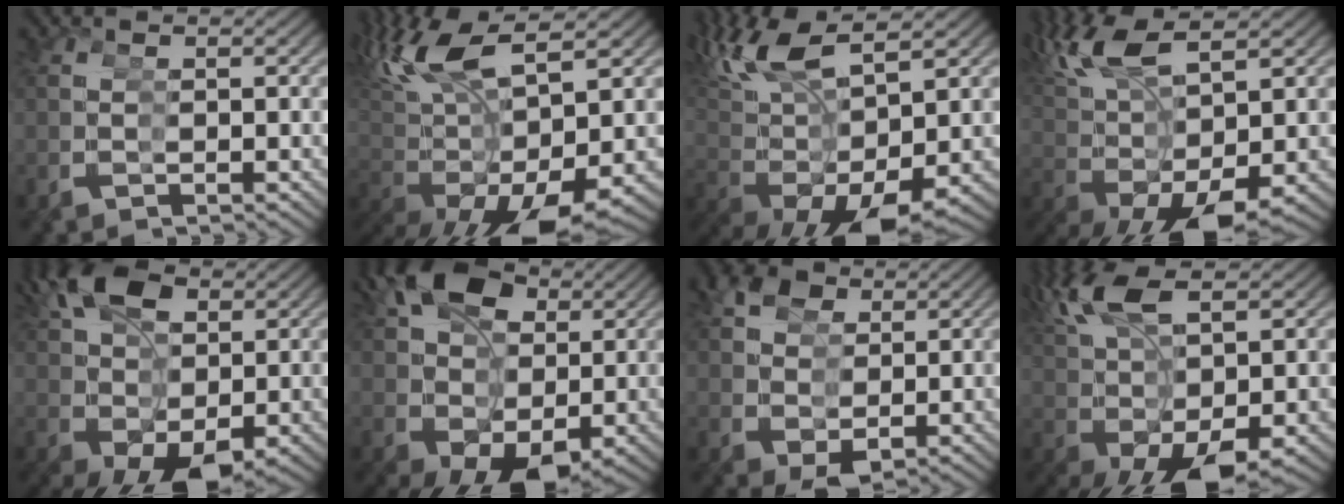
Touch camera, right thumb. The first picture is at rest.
{"total": 15.1, "force": [0.0, 10.3, 11.0], "torque": [-0.230, -0.043, 0.016]}
{"total": 12.3, "force": [0.7, 8.6, 8.8], "torque": [-0.197, -0.041, 0.028]}
{"total": 10.8, "force": [0.9, 7.0, 8.2], "torque": [-0.172, -0.032, 0.031]}
{"total": 11.0, "force": [0.3, 7.5, 8.1], "torque": [-0.136, -0.034, 0.018]}
{"total": 12.9, "force": [0.7, 9.2, 8.9], "torque": [-0.151, -0.041, 0.024]}
{"total": 5.9, "force": [1.2, 4.8, 3.2], "torque": [-0.051, -0.028, 0.031]}
{"total": 9.7, "force": [0.3, 5.8, 7.7], "torque": [-0.159, -0.029, 0.027]}